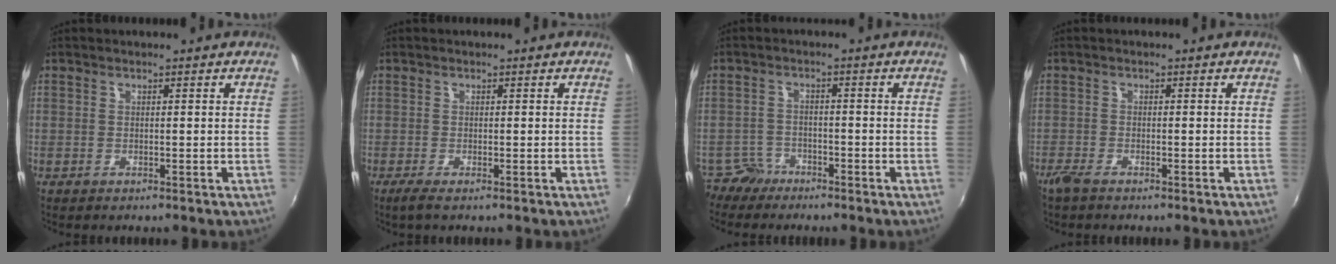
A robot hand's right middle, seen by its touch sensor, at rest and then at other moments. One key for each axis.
{"total": 1.4, "fx": -0.7, "fy": -0.2, "fz": 1.2, "tx": -0.024, "ty": -0.005, "tz": -0.015}
{"total": 3.8, "fx": -3.1, "fy": 2.2, "fz": -0.2, "tx": -0.003, "ty": 0.009, "tz": -0.061}
{"total": 2.3, "fx": -1.9, "fy": 0.5, "fz": 1.1, "tx": -0.030, "ty": -0.007, "tz": -0.039}